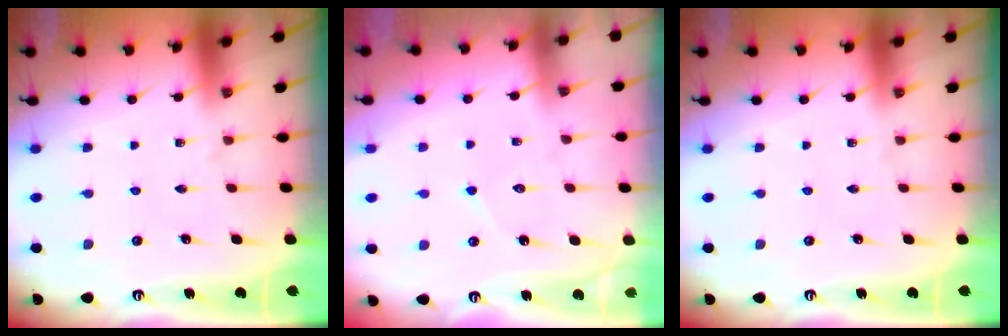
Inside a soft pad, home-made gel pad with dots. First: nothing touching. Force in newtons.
{"total": 4.9, "press": 4.8, "slide": 0.5}
{"total": 0.0}